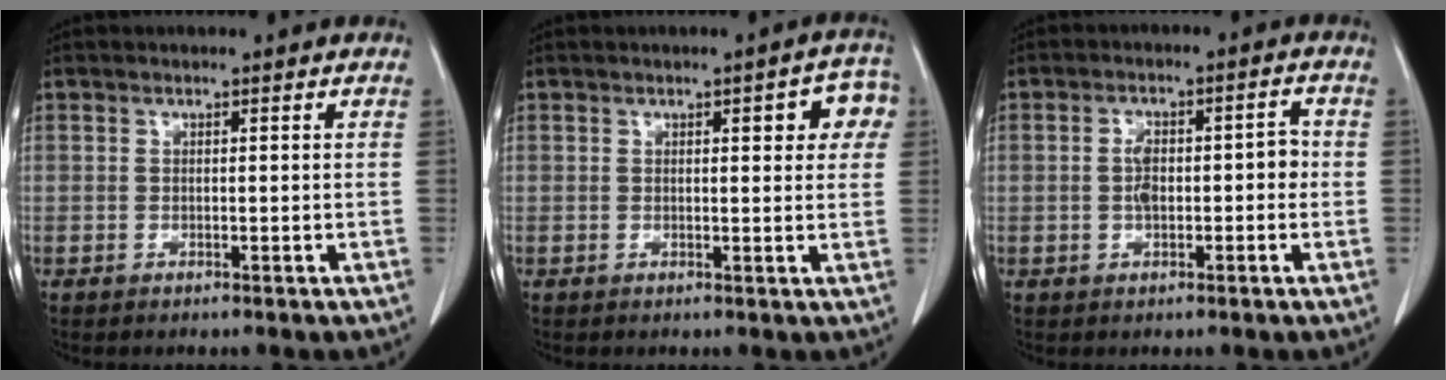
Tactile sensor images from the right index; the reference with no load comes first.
{"total": 5.5, "force": [1.8, 1.8, 4.9], "torque": [-0.044, 0.015, 0.015]}
{"total": 5.2, "force": [-0.5, 2.5, 4.6], "torque": [-0.076, 0.023, -0.008]}